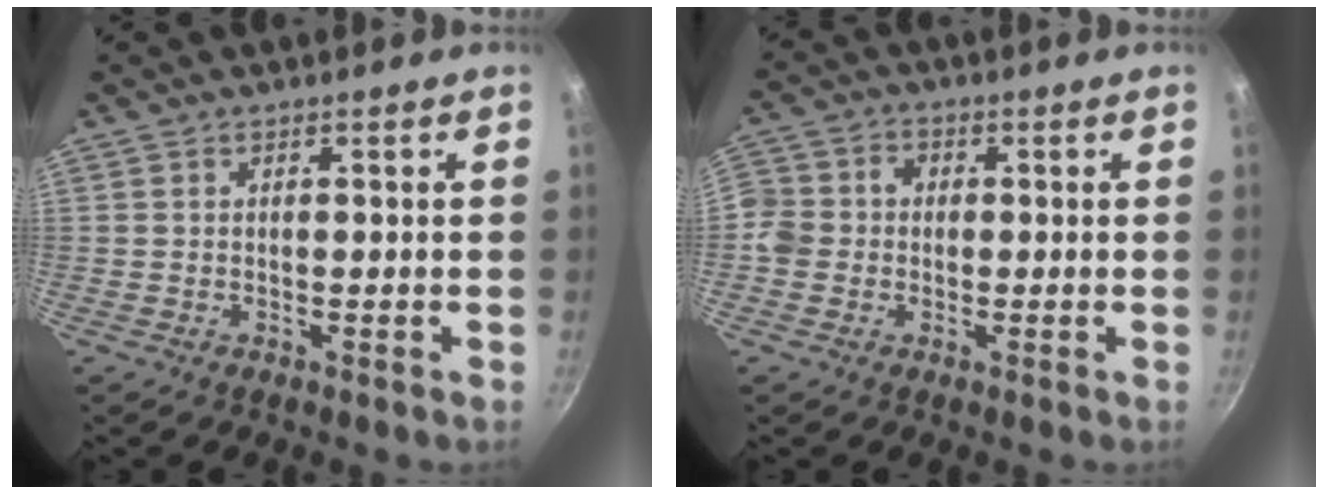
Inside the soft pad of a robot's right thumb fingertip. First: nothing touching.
{"total": 6.3, "force": [-0.6, 5.7, 2.6], "torque": [-0.041, 0.023, -0.019]}